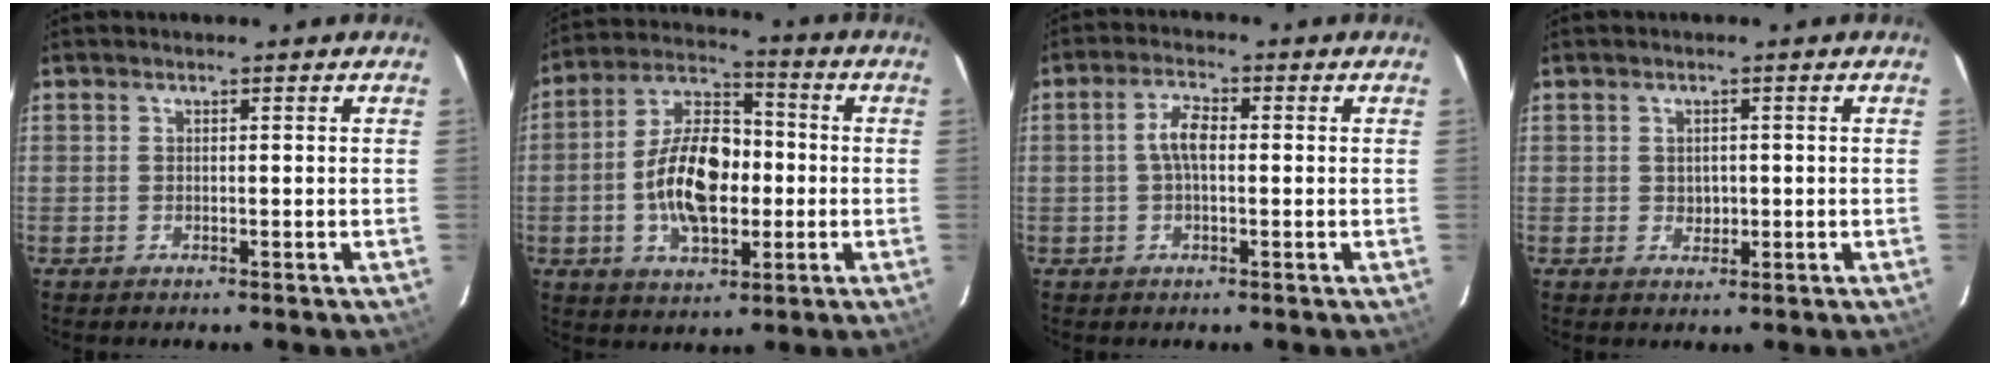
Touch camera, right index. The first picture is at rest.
{"total": 15.1, "force": [-2.1, 8.5, 12.4], "torque": [-0.235, 0.017, -0.035]}
{"total": 4.4, "force": [0.1, 2.0, 4.0], "torque": [-0.081, 0.011, 0.001]}
{"total": 2.1, "force": [0.0, 1.9, 0.8], "torque": [-0.010, 0.001, 0.003]}